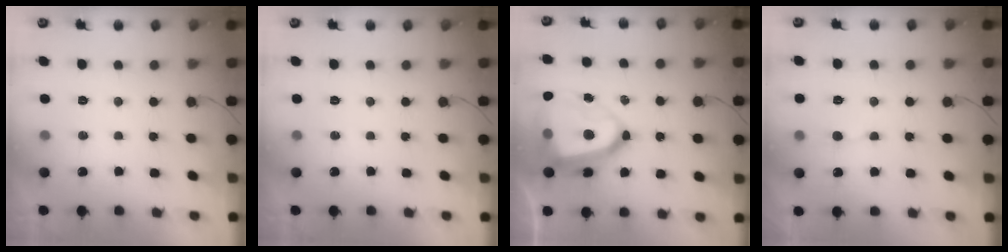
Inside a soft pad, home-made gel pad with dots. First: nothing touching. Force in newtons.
{"total": 0.0}
{"total": 20.6, "press": 20.5, "slide": 1.9}
{"total": 3.0, "press": 3.0, "slide": 0.4}